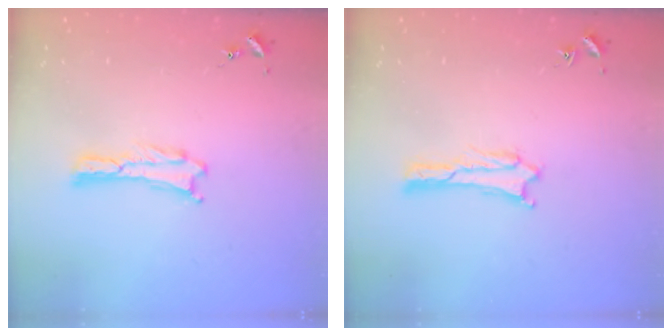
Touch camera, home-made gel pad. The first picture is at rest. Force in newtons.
{"total": 1.9, "press": 1.9, "slide": 0.1}